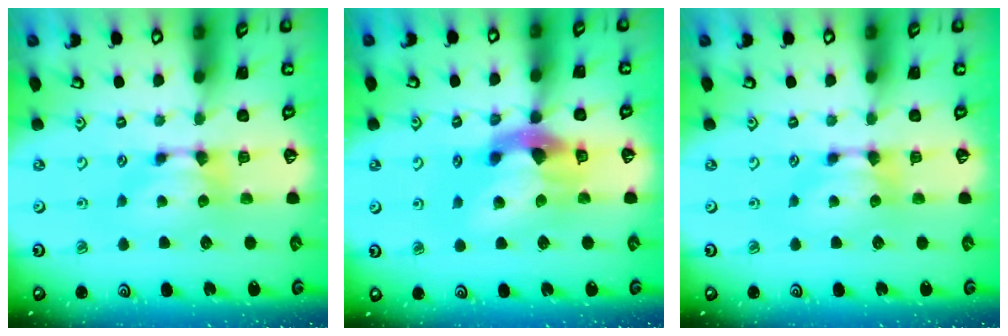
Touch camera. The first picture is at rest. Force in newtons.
{"total": 7.7, "press": 7.3, "slide": 2.5}
{"total": 0.0}